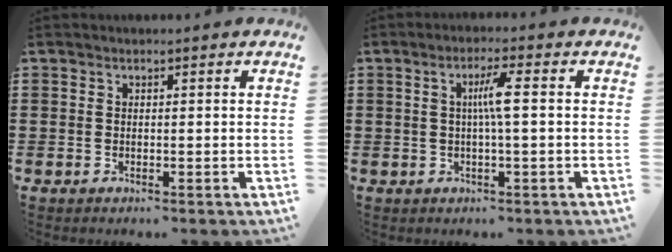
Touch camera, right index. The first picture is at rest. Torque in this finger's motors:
{"motor_torque": [0.70, -0.30, 0.39, 0.06]}